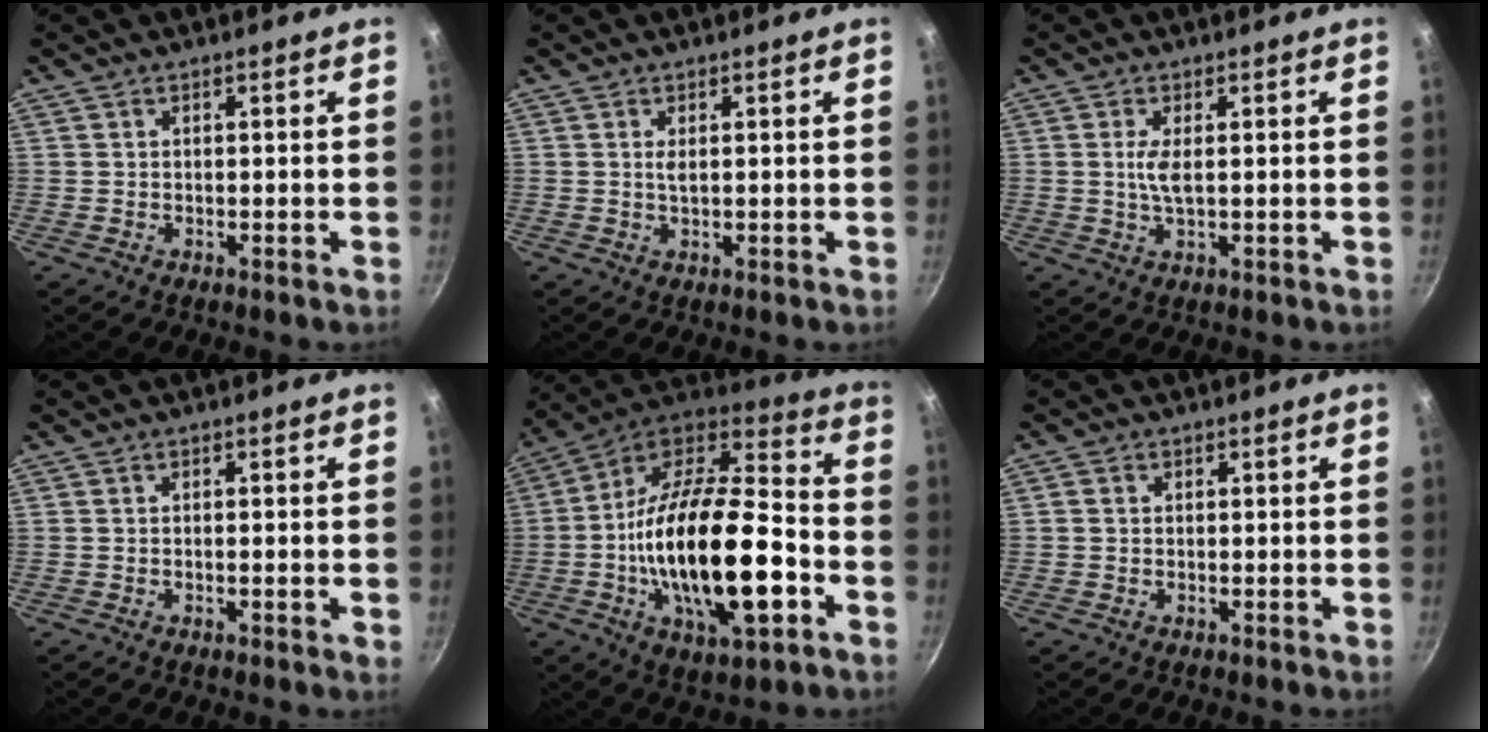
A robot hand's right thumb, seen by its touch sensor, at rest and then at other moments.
{"total": 1.2, "force": [0.3, 0.4, 1.1], "torque": [-0.024, -0.001, 0.007]}
{"total": 3.3, "force": [0.4, 0.9, 3.2], "torque": [-0.070, -0.002, 0.008]}
{"total": 1.0, "force": [-0.2, 0.2, 0.9], "torque": [-0.015, 0.001, -0.005]}
{"total": 28.4, "force": [-6.3, 12.0, 25.0], "torque": [-0.431, 0.031, -0.111]}
{"total": 1.1, "force": [0.2, 1.0, 0.5], "torque": [-0.007, 0.004, 0.001]}